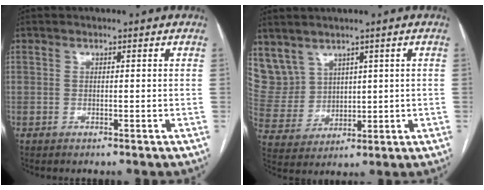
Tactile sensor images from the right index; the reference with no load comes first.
{"total": 9.7, "force": [5.8, 7.5, 1.5], "torque": [-0.054, 0.035, 0.146]}